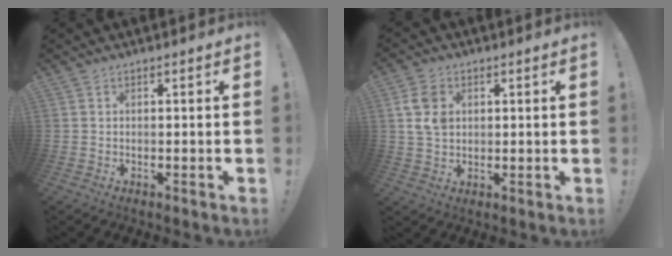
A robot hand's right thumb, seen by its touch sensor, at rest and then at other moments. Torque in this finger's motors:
{"motor_torque": [0.51, 0.62, 0.09, -0.06, 0.00]}